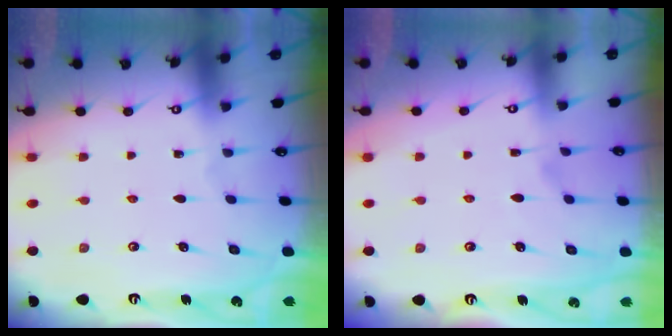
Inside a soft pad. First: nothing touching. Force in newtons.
{"total": 2.7, "press": 2.5, "slide": 1.0}